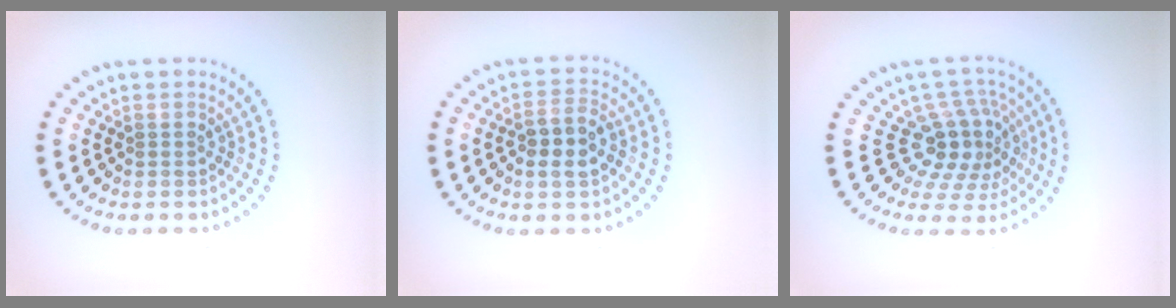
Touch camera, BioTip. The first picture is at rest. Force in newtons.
{"total": 3.0, "press": 2.9, "slide": 0.9}
{"total": 4.3, "press": 3.1, "slide": 3.0}